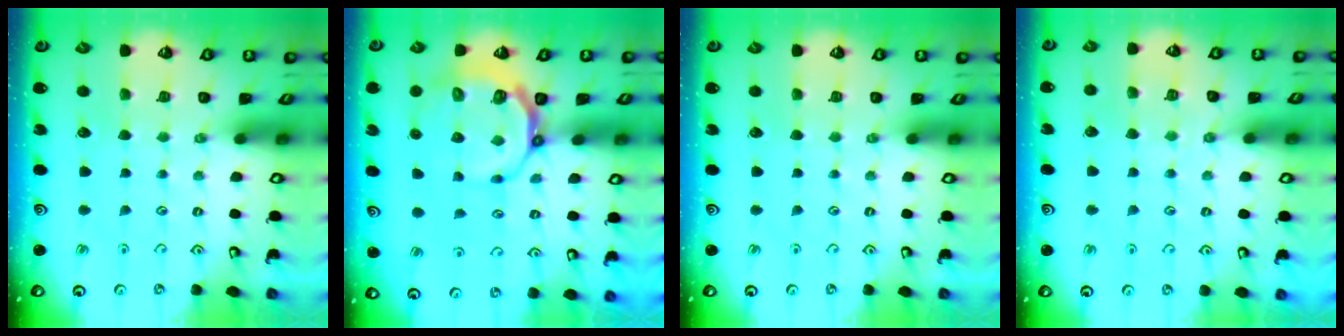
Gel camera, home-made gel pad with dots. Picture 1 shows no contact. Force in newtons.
{"total": 8.1, "press": 7.4, "slide": 3.4}
{"total": 0.0}
{"total": 2.8, "press": 2.8, "slide": 0.3}